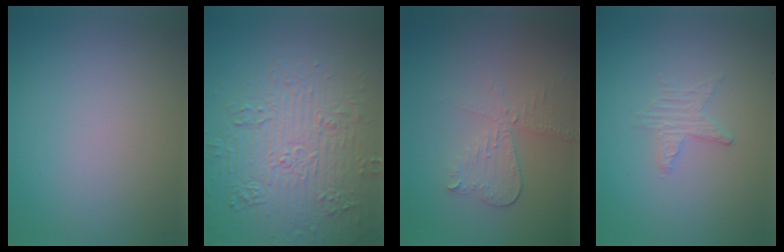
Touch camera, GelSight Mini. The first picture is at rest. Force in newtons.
{"total": 7.8, "press": 7.6, "slide": 1.8}
{"total": 3.0, "press": 2.6, "slide": 1.5}
{"total": 0.5, "press": 0.5, "slide": 0.1}